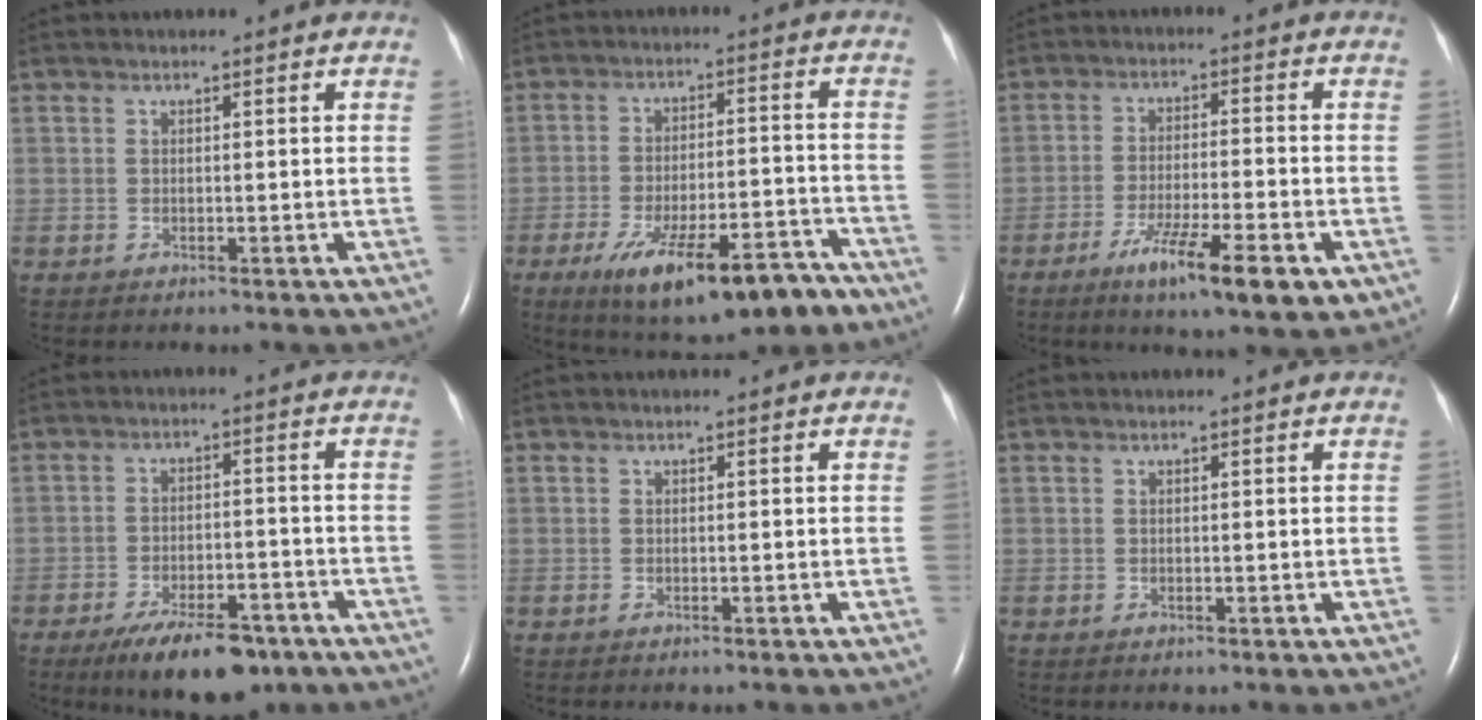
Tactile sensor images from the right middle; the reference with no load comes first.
{"total": 15.8, "force": [-10.3, 4.5, 11.1], "torque": [-0.152, -0.001, -0.154]}
{"total": 10.6, "force": [-5.5, 1.5, 8.9], "torque": [-0.148, -0.019, -0.085]}
{"total": 11.2, "force": [-7.9, 4.1, 6.9], "torque": [-0.108, -0.006, -0.122]}
{"total": 0.0}
{"total": 0.0}